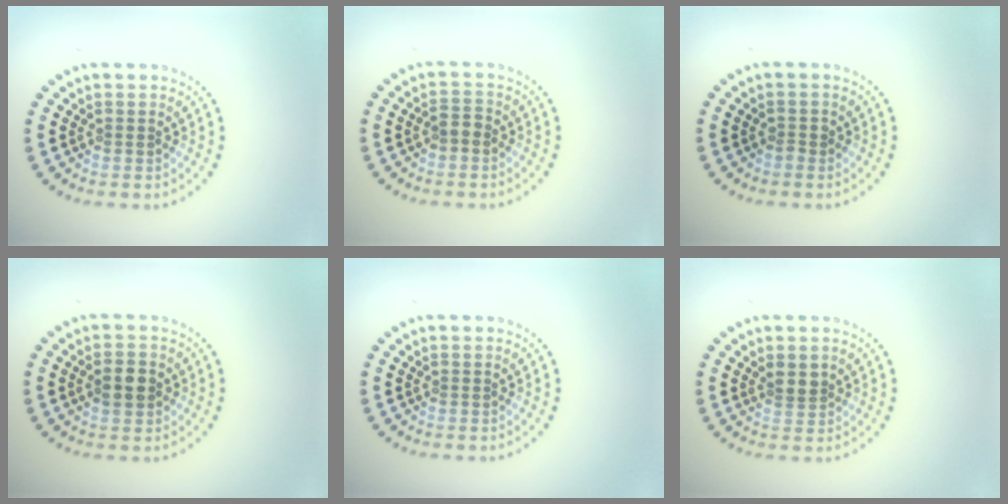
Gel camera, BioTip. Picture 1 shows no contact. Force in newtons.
{"total": 1.2, "press": 1.2, "slide": 0.3}
{"total": 0.5, "press": 0.5, "slide": 0.2}
{"total": 2.9, "press": 2.9, "slide": 0.0}
{"total": 0.0}
{"total": 1.5, "press": 1.2, "slide": 0.9}